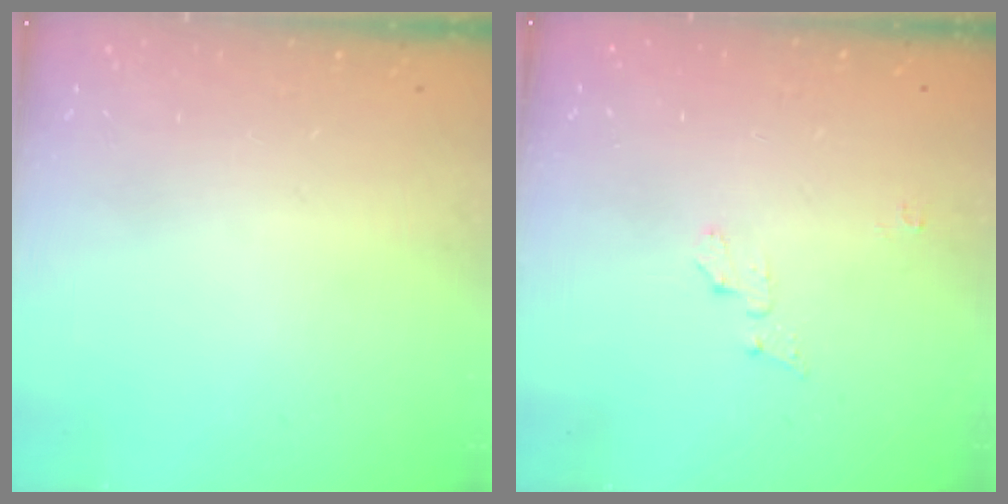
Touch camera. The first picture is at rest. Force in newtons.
{"total": 3.9, "press": 3.9, "slide": 0.3}